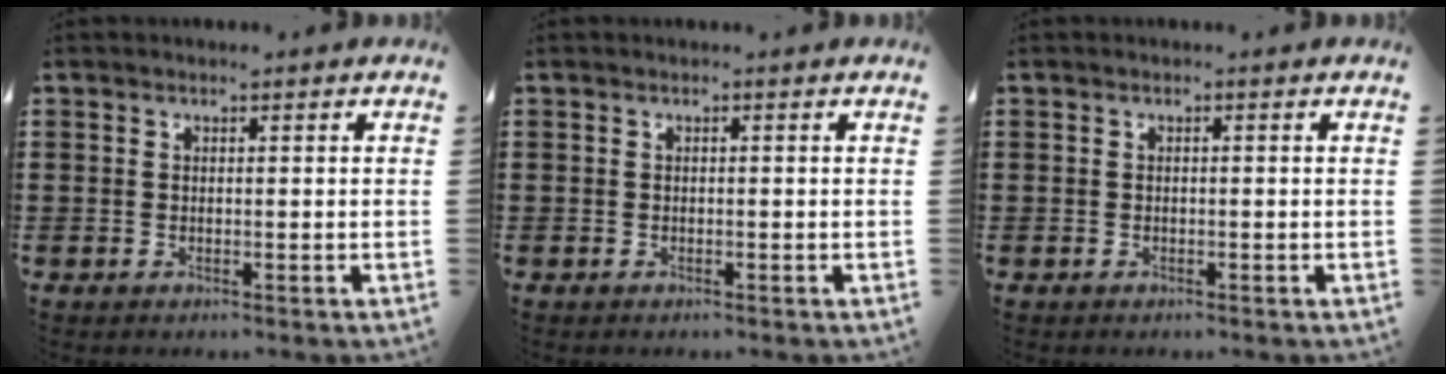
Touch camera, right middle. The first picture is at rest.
{"total": 0.0}
{"total": 0.0}